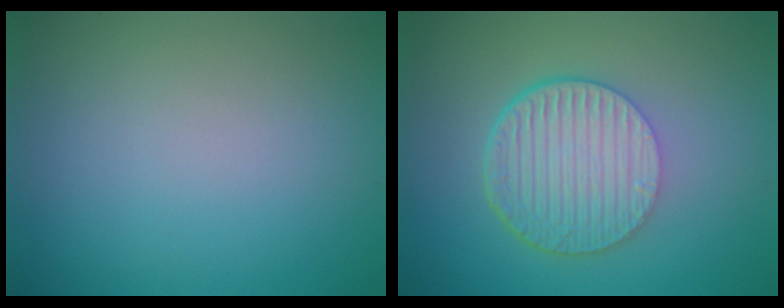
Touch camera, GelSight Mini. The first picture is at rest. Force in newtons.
{"total": 6.4, "press": 4.3, "slide": 4.7}